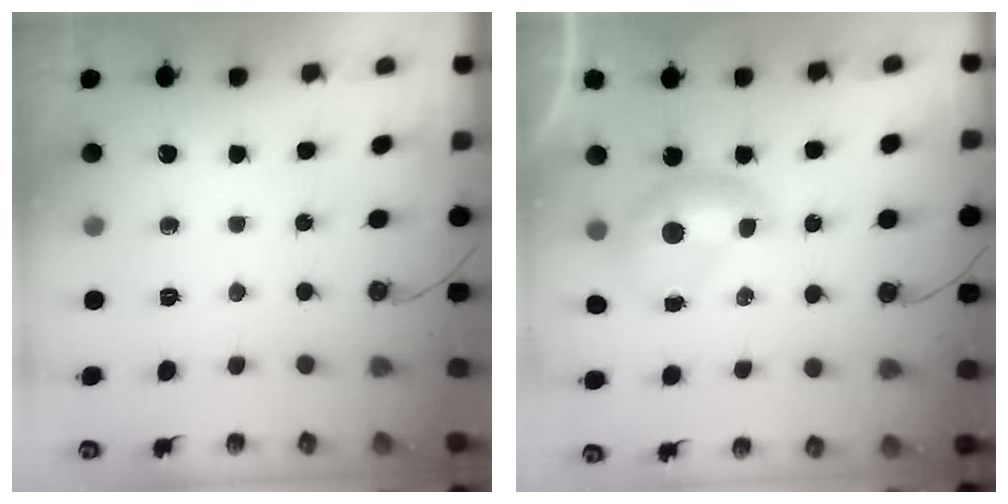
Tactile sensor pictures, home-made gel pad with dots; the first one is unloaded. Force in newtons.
{"total": 0.0}